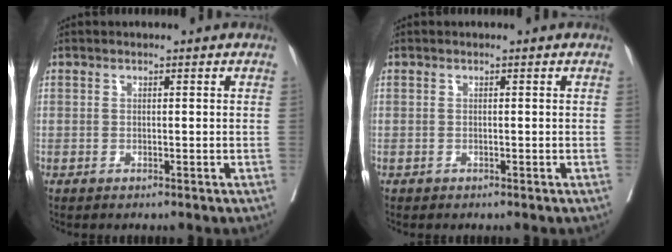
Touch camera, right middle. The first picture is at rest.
{"total": 0.0}